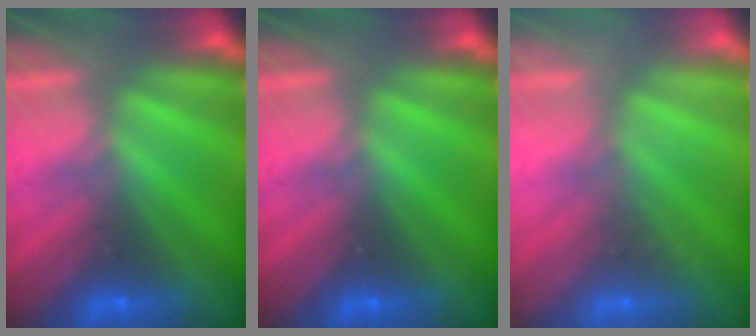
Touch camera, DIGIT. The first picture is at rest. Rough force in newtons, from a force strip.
{"total": 0.0}
{"total": 2.3}